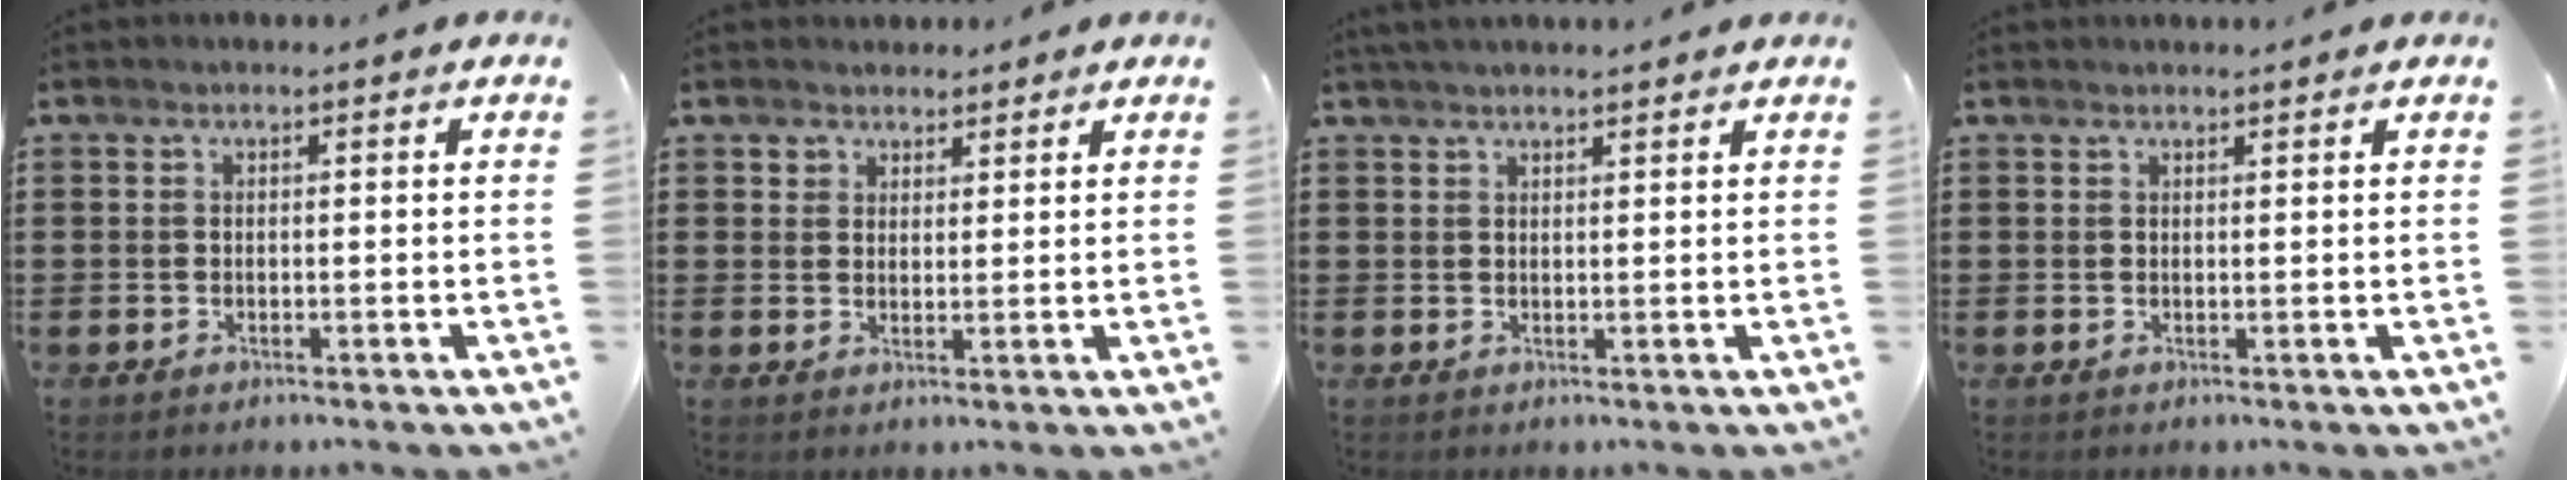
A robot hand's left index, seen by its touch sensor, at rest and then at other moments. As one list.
[{"total": 2.7, "force": [2.2, 1.5, -0.3], "torque": [0.004, 0.002, 0.041]}, {"total": 2.1, "force": [2.0, 0.4, 0.4], "torque": [-0.012, 0.000, 0.040]}, {"total": 0.9, "force": [0.9, -0.1, 0.2], "torque": [-0.005, -0.002, 0.018]}]